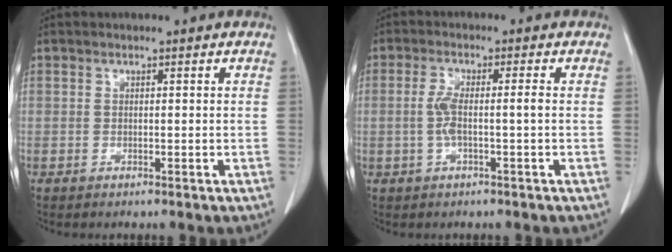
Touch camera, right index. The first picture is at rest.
{"total": 3.9, "force": [-0.5, 0.4, 3.9], "torque": [-0.086, 0.009, -0.009]}